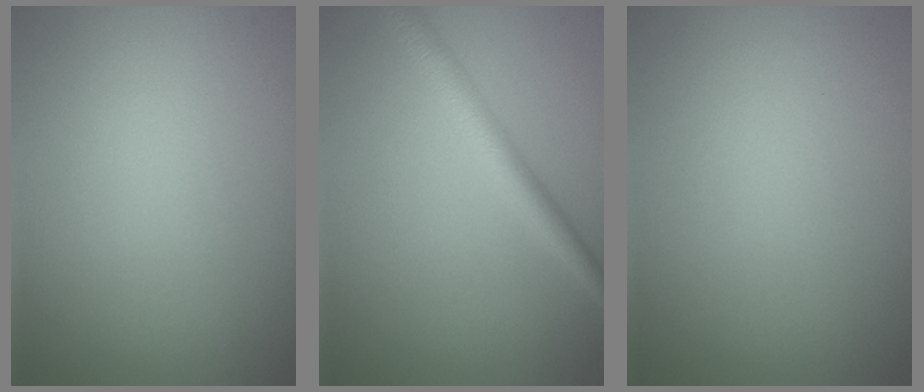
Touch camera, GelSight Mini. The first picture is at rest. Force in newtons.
{"total": 2.9, "press": 2.9, "slide": 0.1}
{"total": 0.0}